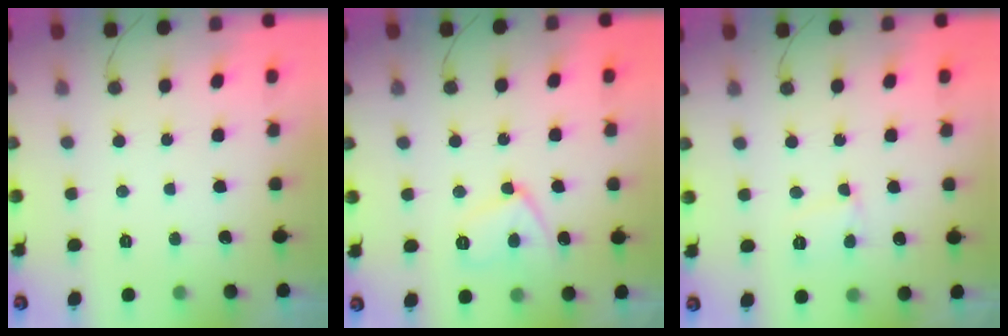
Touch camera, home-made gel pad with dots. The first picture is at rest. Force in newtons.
{"total": 9.7, "press": 9.6, "slide": 1.9}
{"total": 4.8, "press": 4.8, "slide": 0.2}